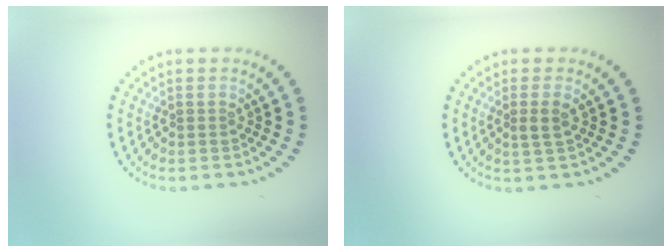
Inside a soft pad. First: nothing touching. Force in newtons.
{"total": 1.4, "press": 1.3, "slide": 0.7}